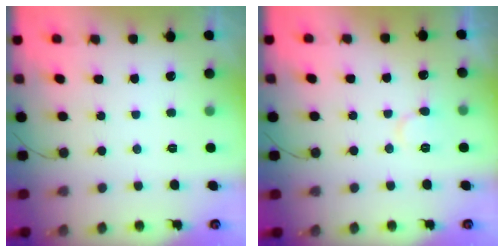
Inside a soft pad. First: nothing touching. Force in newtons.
{"total": 7.0, "press": 6.9, "slide": 1.0}